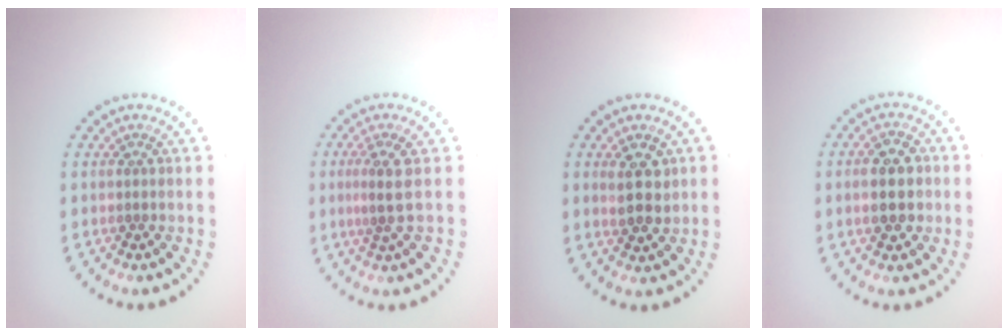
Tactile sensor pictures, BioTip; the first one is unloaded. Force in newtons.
{"total": 2.1, "press": 1.6, "slide": 1.3}
{"total": 2.6, "press": 2.6, "slide": 0.7}
{"total": 3.5, "press": 3.5, "slide": 0.3}